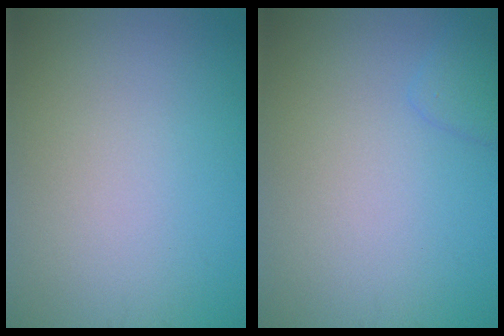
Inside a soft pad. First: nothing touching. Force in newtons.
{"total": 1.5, "press": 1.4, "slide": 0.1}